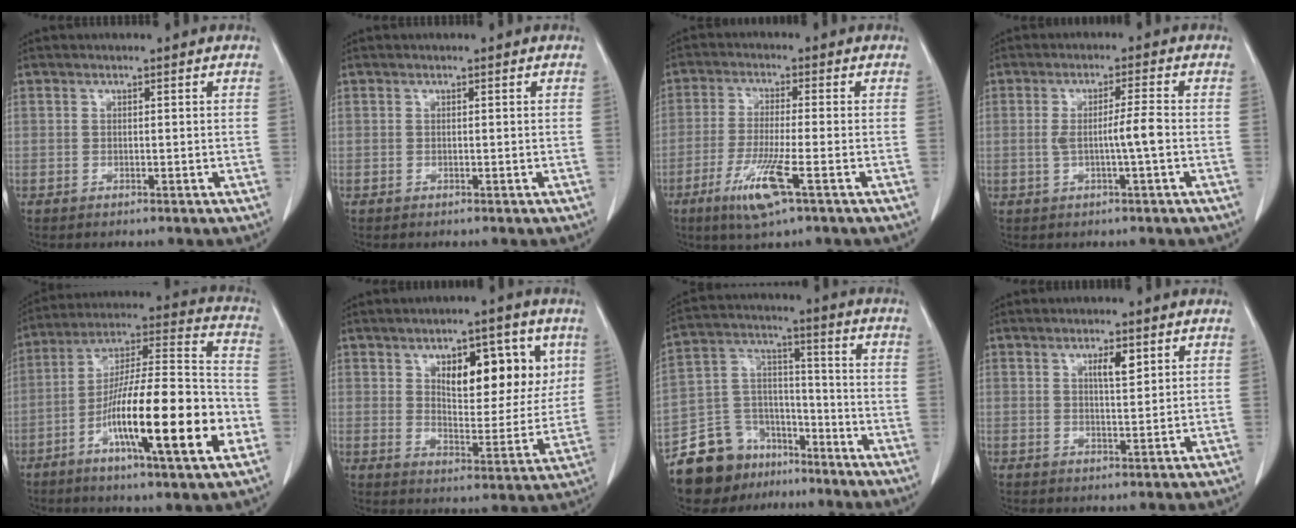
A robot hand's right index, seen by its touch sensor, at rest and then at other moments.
{"total": 0.0}
{"total": 9.1, "force": [-4.2, 0.3, 8.0], "torque": [-0.159, -0.024, -0.077]}
{"total": 4.4, "force": [-0.6, -0.4, 4.3], "torque": [-0.077, 0.003, -0.008]}
{"total": 22.0, "force": [-7.6, 2.2, 20.6], "torque": [-0.330, -0.010, -0.126]}
{"total": 12.5, "force": [5.0, 5.5, 10.0], "torque": [-0.136, 0.007, 0.081]}
{"total": 13.6, "force": [-10.2, 8.4, 3.3], "torque": [-0.069, 0.058, -0.173]}
{"total": 3.3, "force": [1.6, 0.7, 2.8], "torque": [-0.048, -0.002, 0.026]}